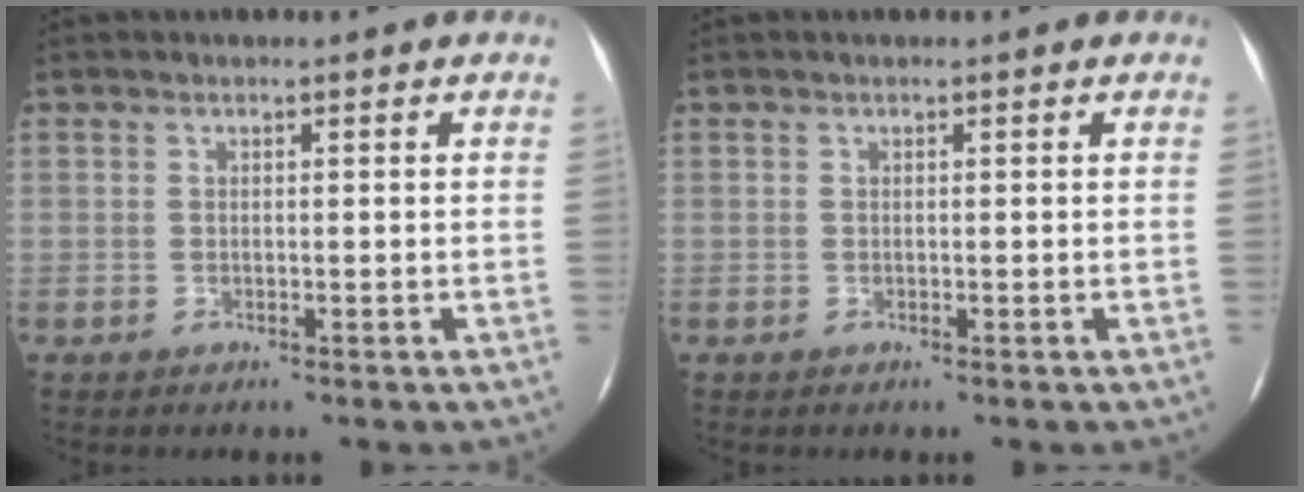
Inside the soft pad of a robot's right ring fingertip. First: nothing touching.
{"total": 0.0}